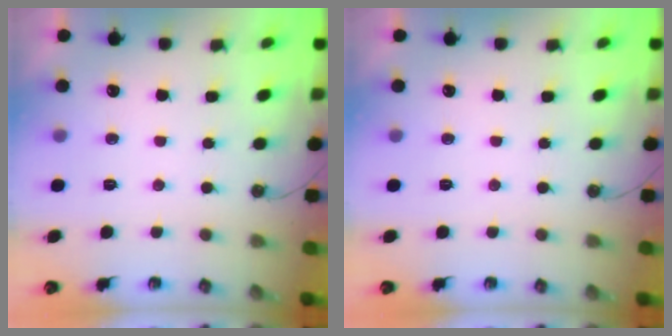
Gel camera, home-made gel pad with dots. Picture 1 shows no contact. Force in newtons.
{"total": 0.0}